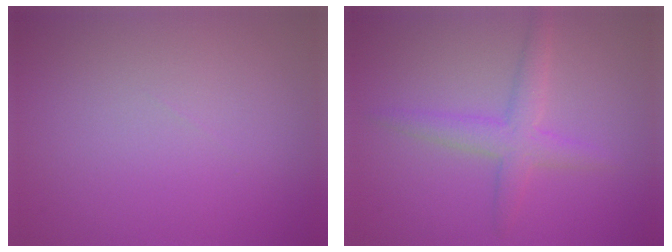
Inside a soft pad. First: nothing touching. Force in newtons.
{"total": 2.9, "press": 2.9, "slide": 0.1}